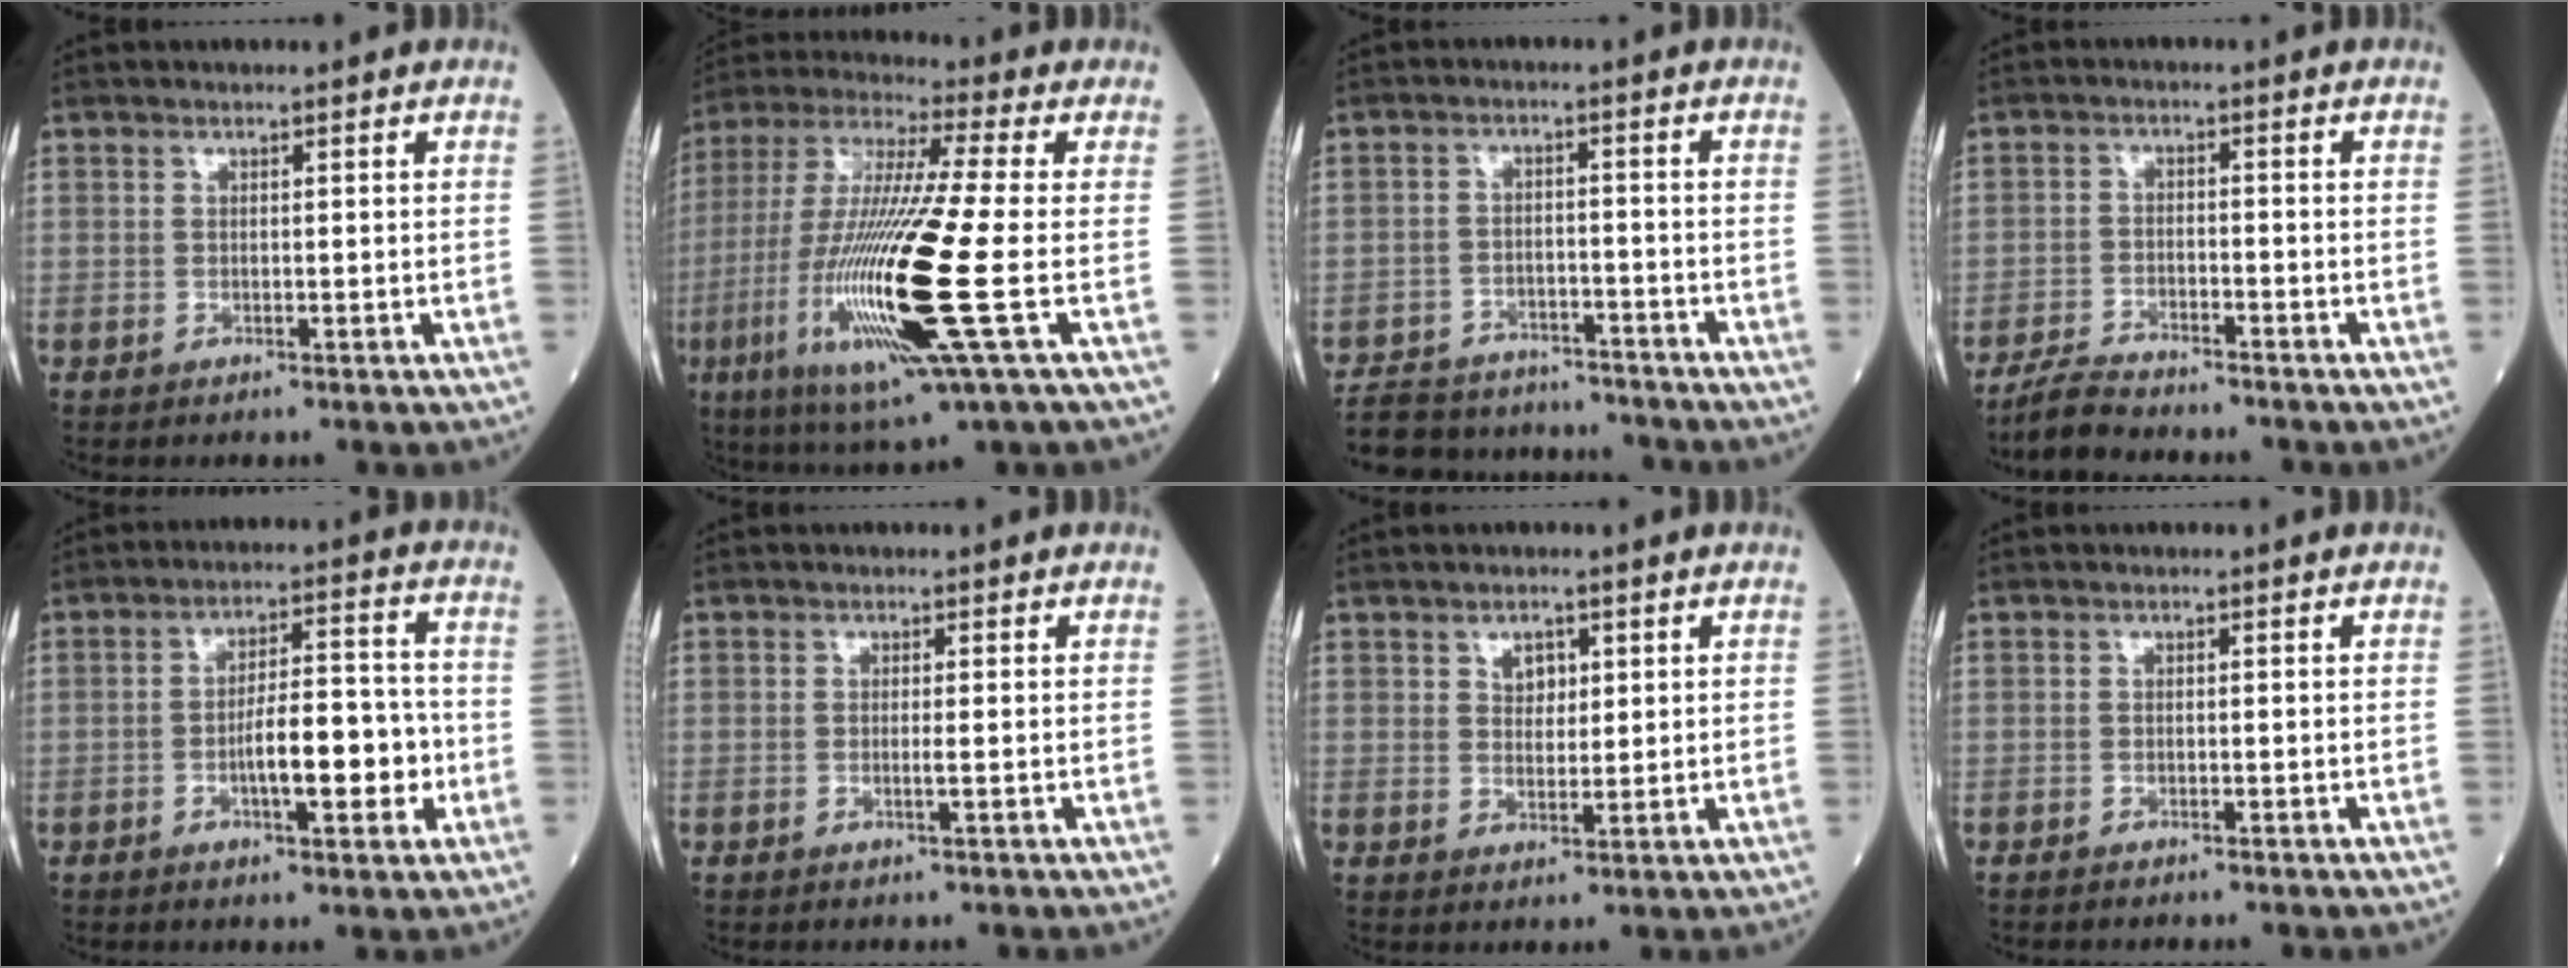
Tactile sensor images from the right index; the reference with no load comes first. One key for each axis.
{"total": 23.2, "fx": -5.3, "fy": 1.6, "fz": 22.6, "tx": -0.502, "ty": -0.038, "tz": -0.102}
{"total": 16.0, "fx": -14.2, "fy": 5.5, "fz": 4.7, "tx": -0.113, "ty": 0.012, "tz": -0.206}
{"total": 6.5, "fx": -6.0, "fy": 1.2, "fz": 2.2, "tx": -0.049, "ty": -0.018, "tz": -0.107}
{"total": 9.7, "fx": -2.6, "fy": 3.1, "fz": 8.8, "tx": -0.151, "ty": 0.022, "tz": -0.038}
{"total": 1.1, "fx": -0.2, "fy": 0.2, "fz": 1.1, "tx": -0.026, "ty": -0.002, "tz": -0.005}
{"total": 3.8, "fx": 1.5, "fy": 2.6, "fz": 2.3, "tx": -0.047, "ty": 0.006, "tz": 0.032}
{"total": 2.0, "fx": -1.6, "fy": 0.9, "fz": 0.8, "tx": -0.023, "ty": -0.005, "tz": -0.019}